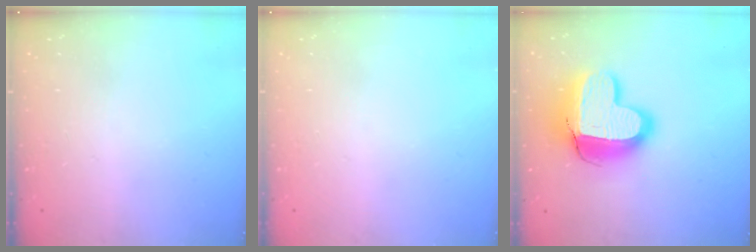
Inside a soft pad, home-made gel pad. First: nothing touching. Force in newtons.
{"total": 0.0}
{"total": 16.9, "press": 16.8, "slide": 1.4}